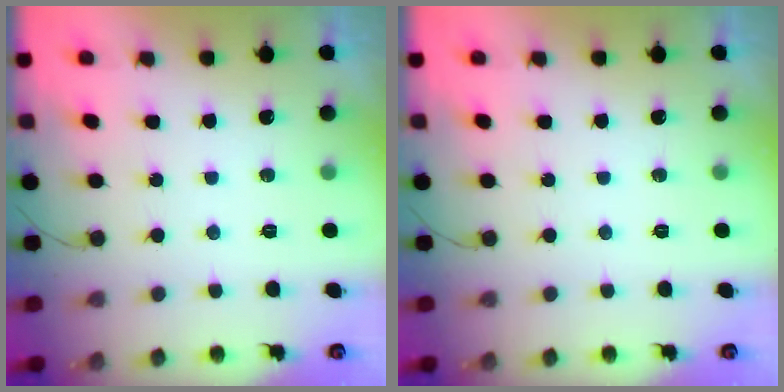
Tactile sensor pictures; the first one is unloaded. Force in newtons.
{"total": 0.0}